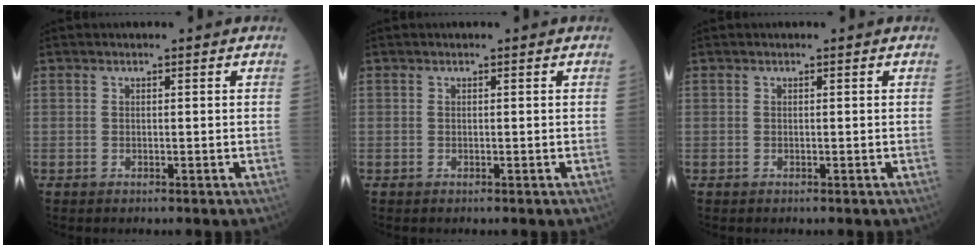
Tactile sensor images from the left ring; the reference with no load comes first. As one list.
[{"total": 0.0}, {"total": 0.0}]